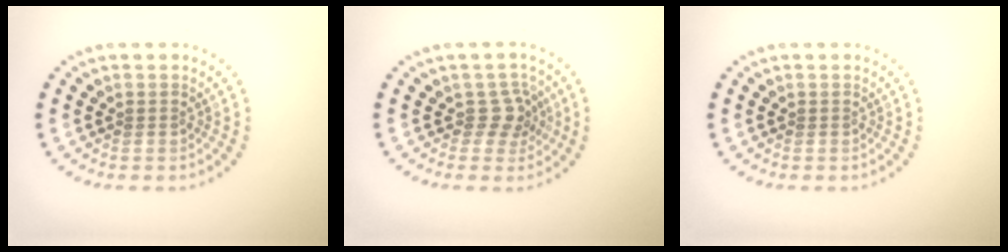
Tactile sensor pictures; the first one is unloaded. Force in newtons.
{"total": 2.3, "press": 2.0, "slide": 1.2}
{"total": 0.0}